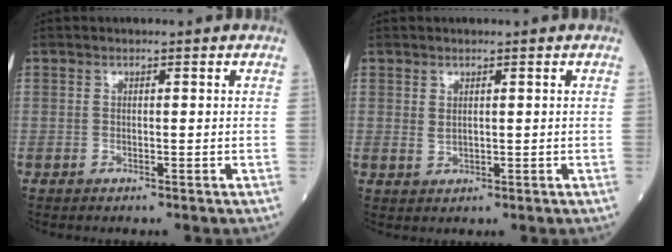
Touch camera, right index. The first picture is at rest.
{"total": 1.4, "force": [0.6, 0.8, 1.0], "torque": [-0.017, -0.002, 0.018]}